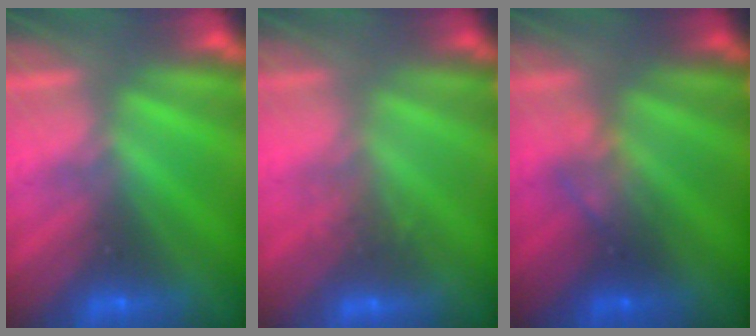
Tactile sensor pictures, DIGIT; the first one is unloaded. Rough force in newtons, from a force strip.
{"total": 2.8}
{"total": 2.3}